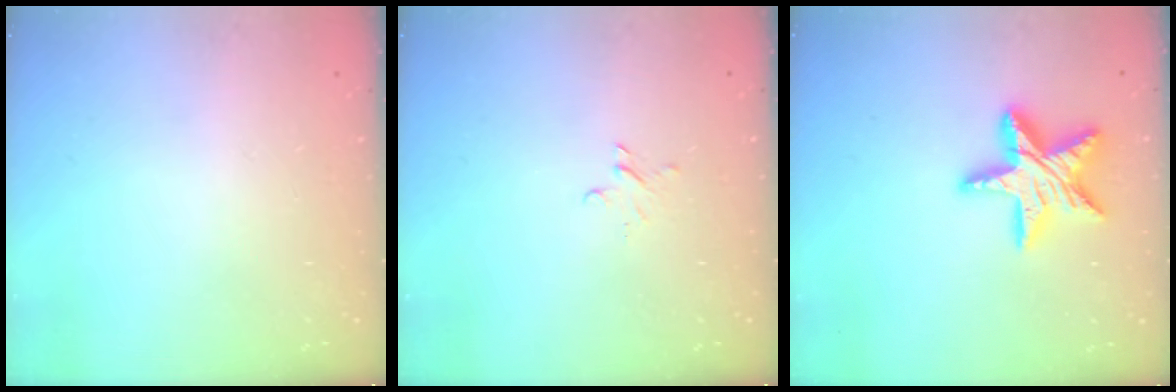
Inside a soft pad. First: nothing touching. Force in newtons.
{"total": 2.2, "press": 2.2, "slide": 0.2}
{"total": 15.9, "press": 15.9, "slide": 1.3}